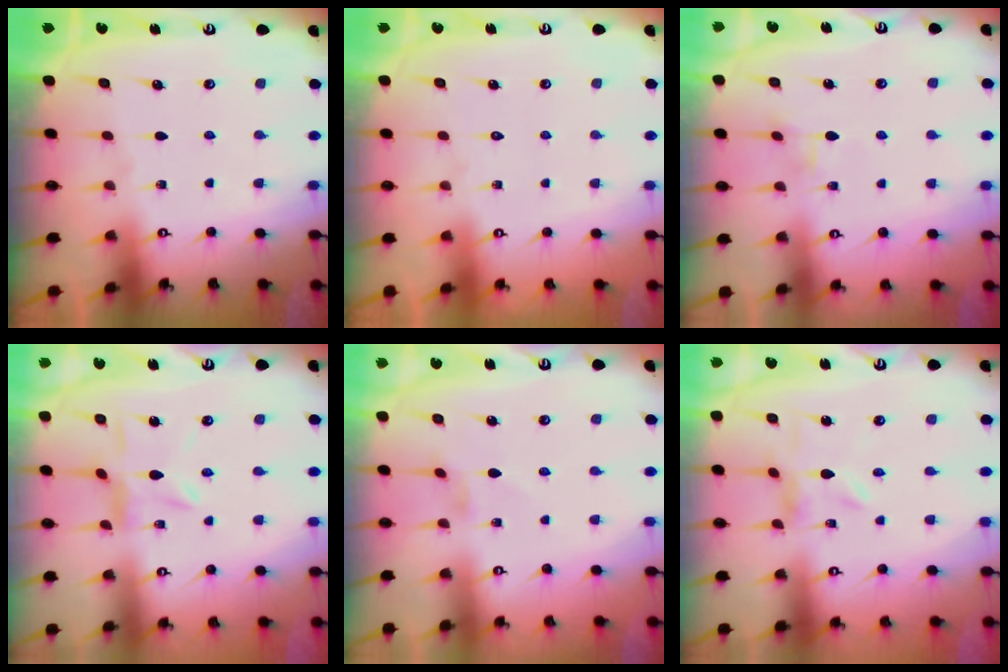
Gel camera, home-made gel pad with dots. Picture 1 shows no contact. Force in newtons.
{"total": 1.6, "press": 1.6, "slide": 0.1}
{"total": 1.9, "press": 1.9, "slide": 0.2}
{"total": 4.4, "press": 4.4, "slide": 0.4}
{"total": 0.5, "press": 0.4, "slide": 0.3}
{"total": 1.2, "press": 1.2, "slide": 0.3}